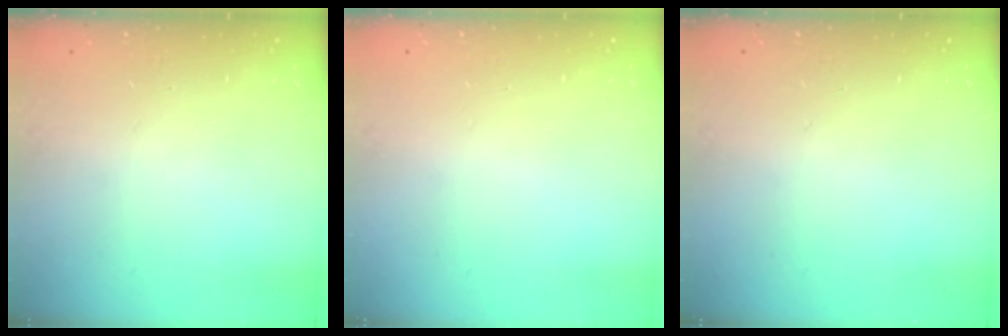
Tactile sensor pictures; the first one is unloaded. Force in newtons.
{"total": 0.0}
{"total": 0.0}